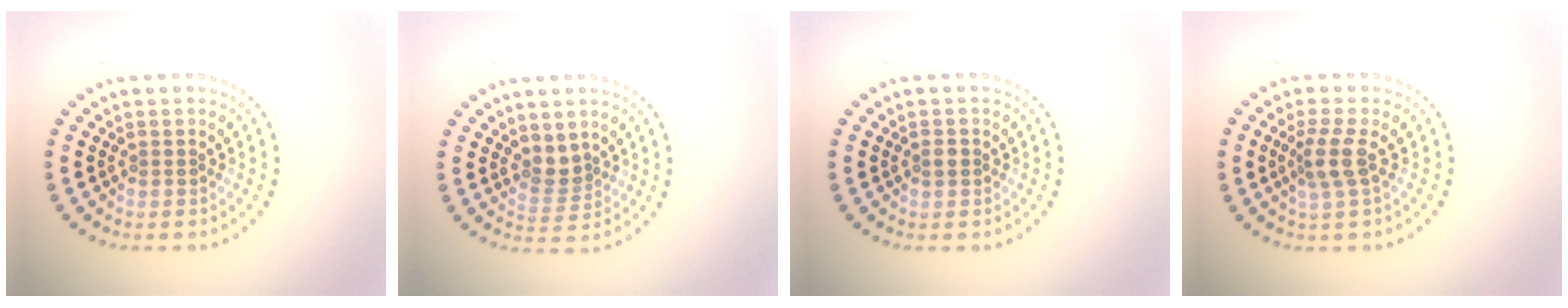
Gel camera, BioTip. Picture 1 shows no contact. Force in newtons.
{"total": 2.0, "press": 1.6, "slide": 1.2}
{"total": 1.1, "press": 1.1, "slide": 0.0}
{"total": 2.5, "press": 1.9, "slide": 1.6}